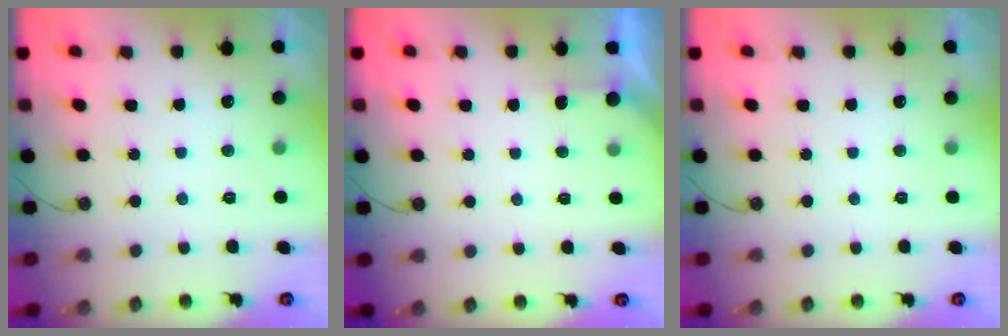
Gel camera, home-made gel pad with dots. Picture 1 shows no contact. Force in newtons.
{"total": 2.3, "press": 2.2, "slide": 0.3}
{"total": 0.0}